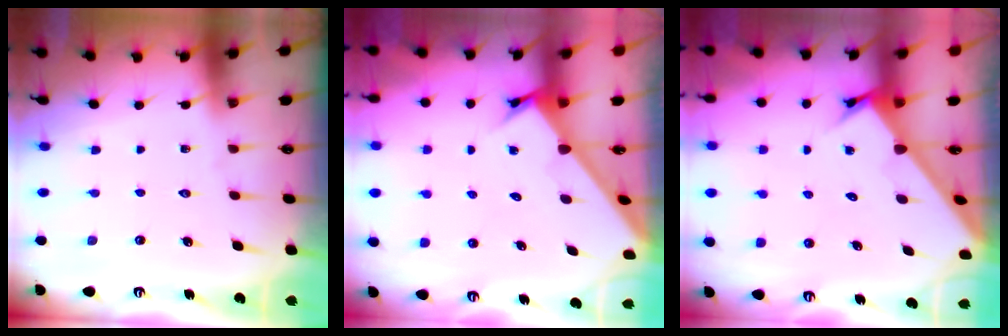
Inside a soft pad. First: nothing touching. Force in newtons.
{"total": 2.6, "press": 2.6, "slide": 0.2}
{"total": 2.6, "press": 2.6, "slide": 0.2}